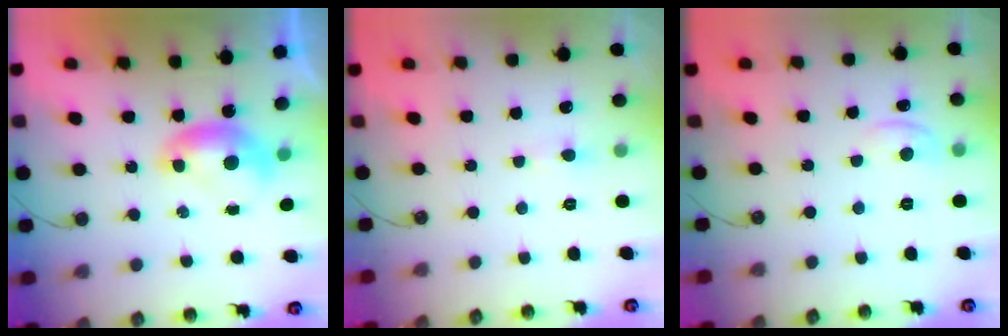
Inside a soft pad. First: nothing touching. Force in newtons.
{"total": 0.7, "press": 0.4, "slide": 0.5}
{"total": 0.6, "press": 0.0, "slide": 0.6}